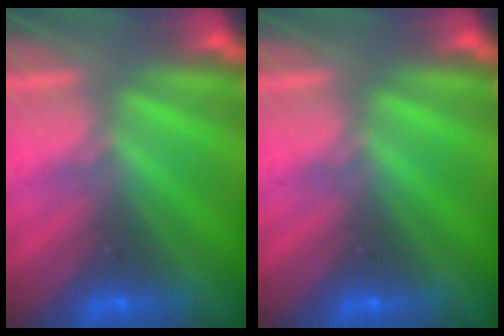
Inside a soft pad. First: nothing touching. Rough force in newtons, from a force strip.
{"total": 0.0}